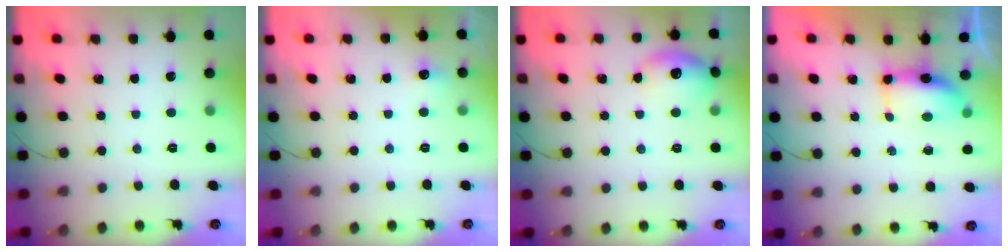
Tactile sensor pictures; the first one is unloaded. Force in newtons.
{"total": 4.9, "press": 4.7, "slide": 1.3}
{"total": 10.3, "press": 10.2, "slide": 1.5}
{"total": 6.4, "press": 6.3, "slide": 1.2}